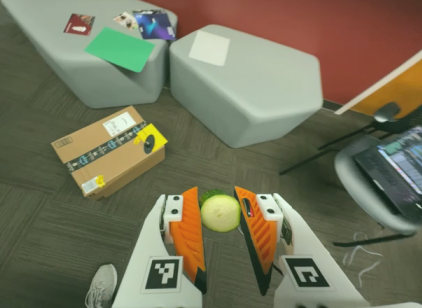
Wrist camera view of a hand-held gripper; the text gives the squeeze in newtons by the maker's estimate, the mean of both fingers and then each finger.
{"total": 8.7, "left": 8.5, "right": 8.8}